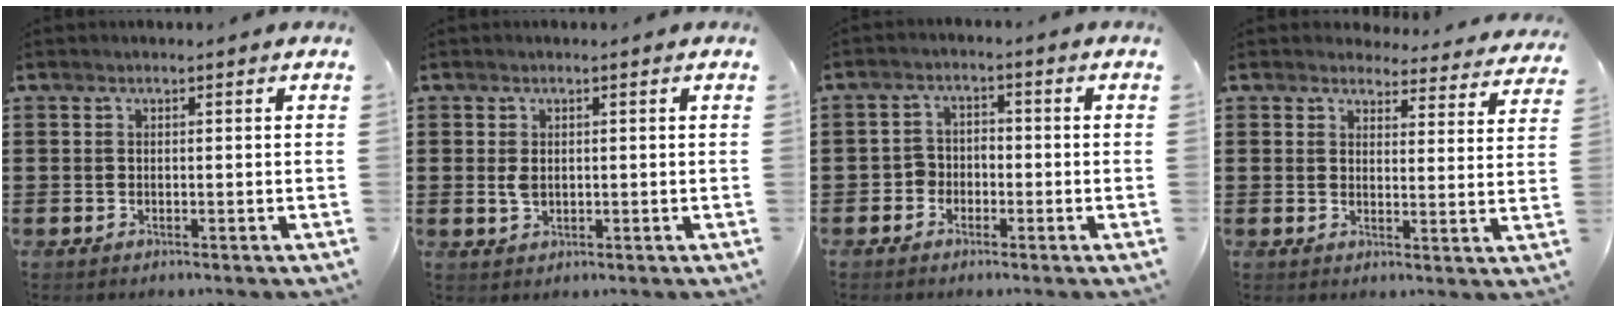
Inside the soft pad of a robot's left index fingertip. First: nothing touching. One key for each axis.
{"total": 1.9, "fx": 0.2, "fy": 1.2, "fz": 1.5, "tx": -0.048, "ty": -0.002, "tz": -0.002}
{"total": 2.7, "fx": -1.8, "fy": 1.9, "fz": 0.5, "tx": -0.018, "ty": 0.007, "tz": -0.041}
{"total": 3.9, "fx": 3.8, "fy": 0.8, "fz": 0.4, "tx": -0.019, "ty": -0.021, "tz": 0.066}